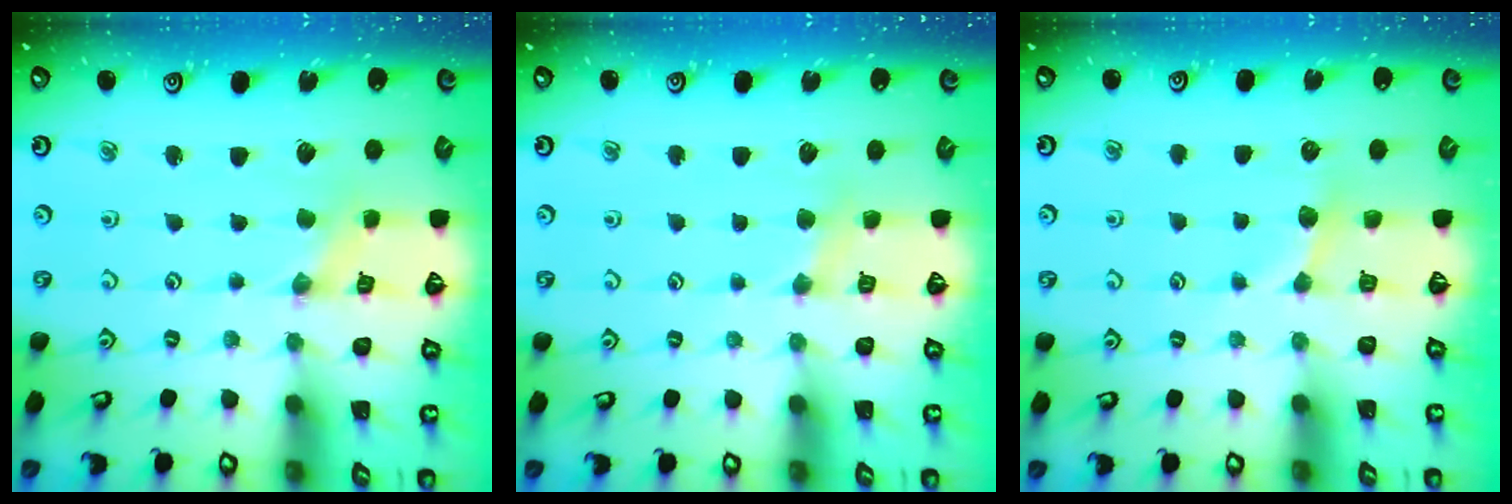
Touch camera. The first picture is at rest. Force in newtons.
{"total": 3.7, "press": 3.7, "slide": 0.5}
{"total": 4.1, "press": 4.0, "slide": 0.6}